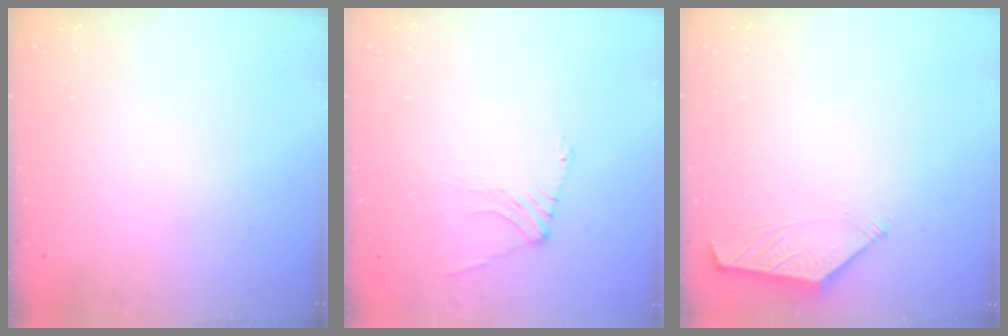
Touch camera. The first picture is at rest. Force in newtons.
{"total": 0.7, "press": 0.6, "slide": 0.3}
{"total": 1.4, "press": 1.3, "slide": 0.4}